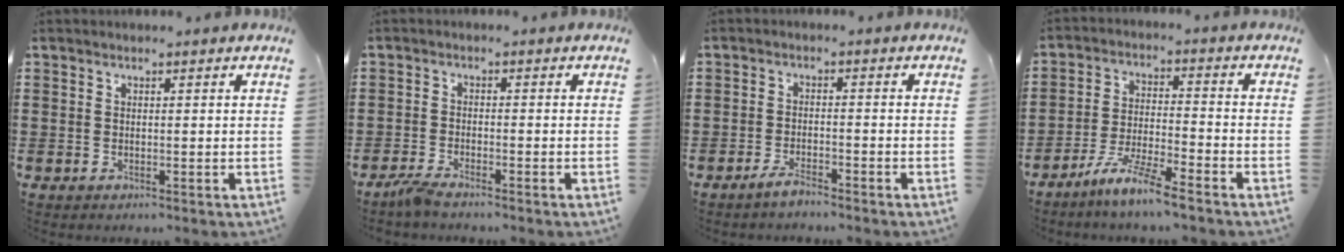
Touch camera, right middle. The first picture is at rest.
{"total": 2.3, "force": [-1.9, 0.0, 1.2], "torque": [-0.037, -0.001, -0.041]}
{"total": 2.5, "force": [-2.2, 0.3, 1.2], "torque": [-0.028, 0.001, -0.043]}
{"total": 7.0, "force": [-6.0, -0.2, 3.6], "torque": [-0.083, -0.013, -0.119]}